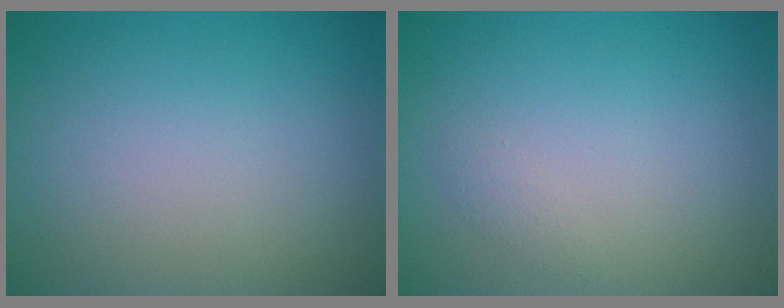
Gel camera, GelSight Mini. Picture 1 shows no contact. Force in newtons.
{"total": 0.6, "press": 0.6, "slide": 0.1}